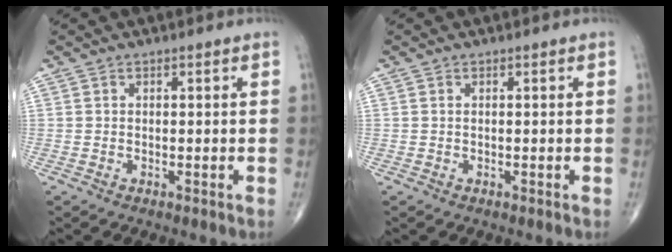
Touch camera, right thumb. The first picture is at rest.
{"total": 0.0}